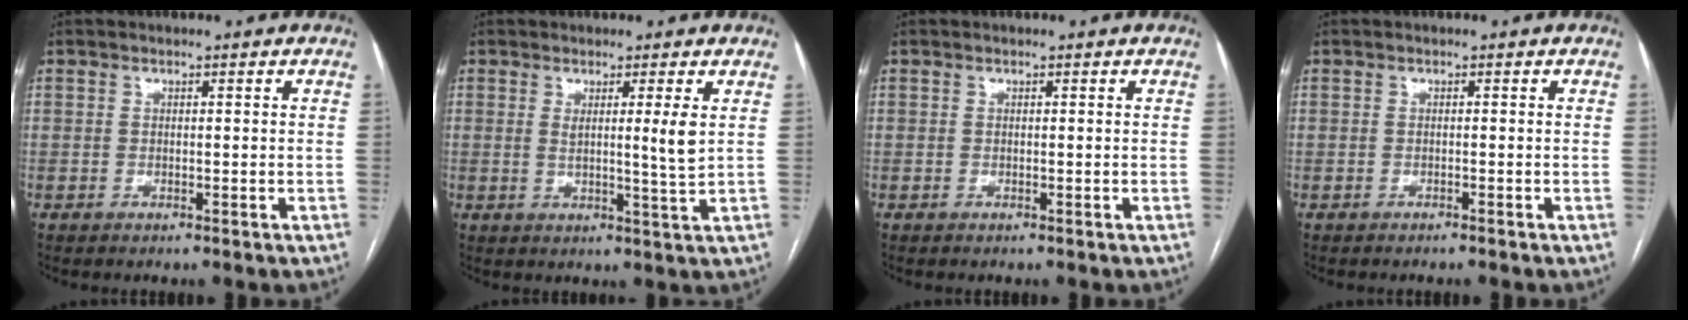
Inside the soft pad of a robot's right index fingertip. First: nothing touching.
{"total": 4.3, "force": [1.3, -0.8, 4.0], "torque": [-0.066, -0.013, 0.023]}
{"total": 0.0}
{"total": 0.7, "force": [-0.7, -0.1, 0.2], "torque": [-0.005, 0.000, -0.010]}